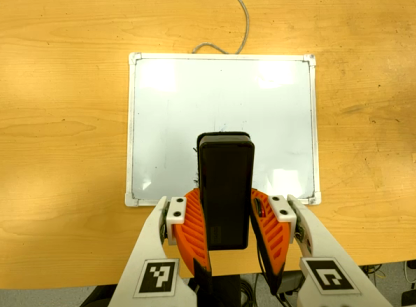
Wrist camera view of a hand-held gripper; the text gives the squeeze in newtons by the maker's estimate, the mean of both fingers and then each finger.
{"total": 6.4, "left": 5.6, "right": 7.2}